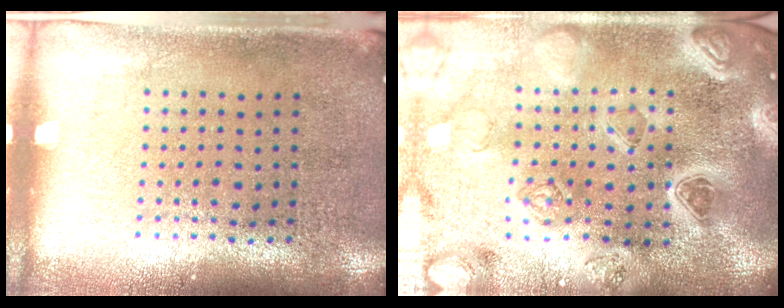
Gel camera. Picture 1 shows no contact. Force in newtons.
{"total": 5.0, "press": 4.2, "slide": 2.6}